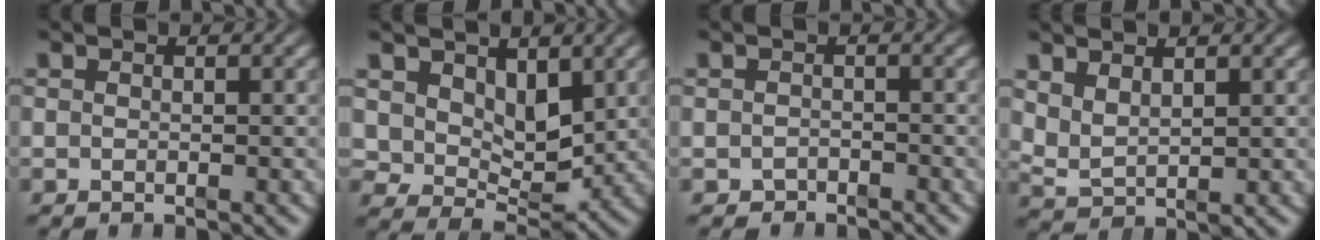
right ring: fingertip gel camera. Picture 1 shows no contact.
{"total": 4.5, "force": [1.6, 2.8, 3.1], "torque": [-0.048, -0.030, 0.038]}
{"total": 1.7, "force": [-1.6, 0.1, -0.4], "torque": [0.010, -0.014, -0.020]}
{"total": 3.0, "force": [1.2, 2.0, 1.8], "torque": [-0.057, -0.015, 0.033]}